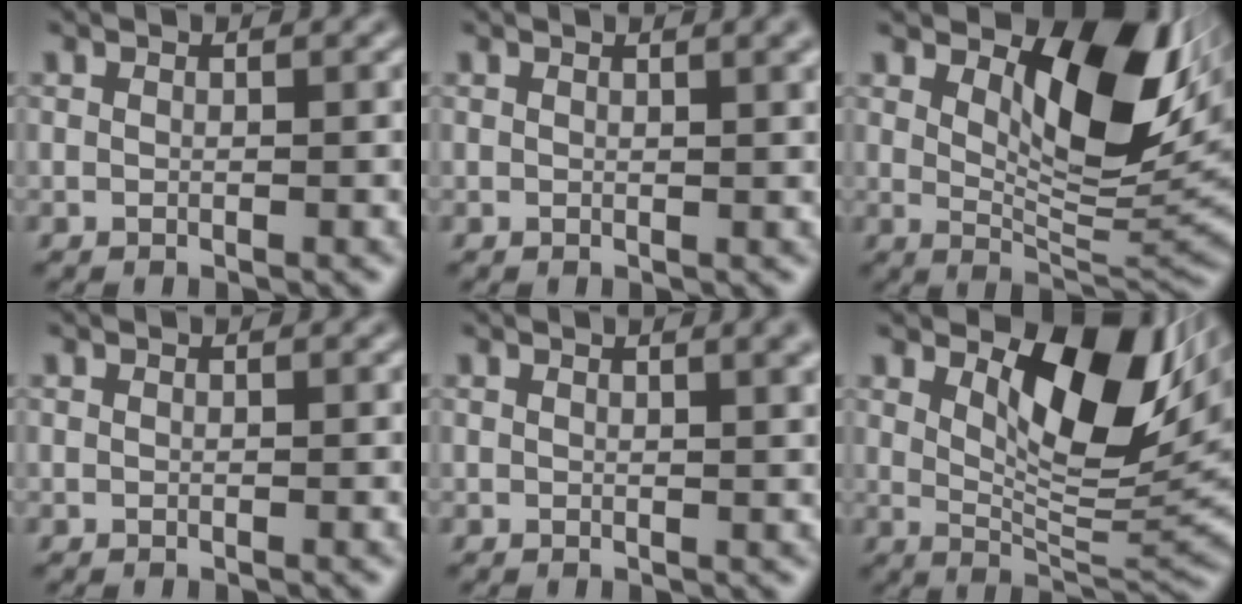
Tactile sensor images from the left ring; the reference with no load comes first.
{"total": 2.7, "force": [1.6, 1.0, 1.9], "torque": [-0.007, 0.013, 0.010]}
{"total": 9.6, "force": [3.2, 4.4, 7.9], "torque": [-0.118, -0.008, 0.057]}
{"total": 0.0}
{"total": 3.7, "force": [2.1, 1.5, 2.7], "torque": [-0.011, 0.022, 0.009]}
{"total": 9.3, "force": [3.5, 4.2, 7.6], "torque": [-0.118, -0.007, 0.063]}